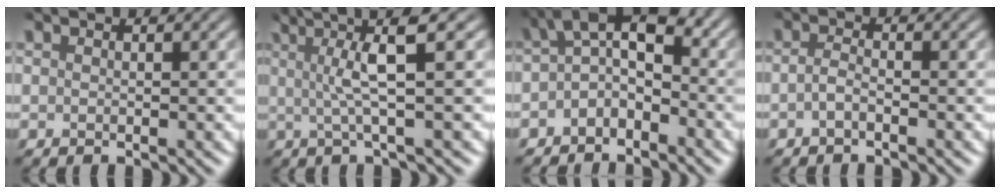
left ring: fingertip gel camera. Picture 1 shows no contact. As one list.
[{"total": 5.1, "force": [1.2, 0.6, 4.9], "torque": [-0.086, 0.007, 0.022]}, {"total": 3.6, "force": [-1.0, 1.9, 2.8], "torque": [-0.045, 0.014, -0.029]}, {"total": 1.2, "force": [-0.7, 0.3, 1.0], "torque": [-0.022, 0.000, -0.016]}]